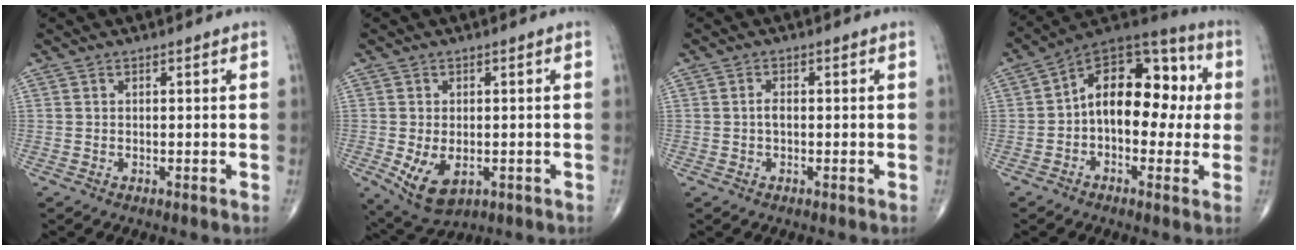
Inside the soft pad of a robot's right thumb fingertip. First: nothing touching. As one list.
[{"total": 7.7, "force": [-2.0, 4.6, 5.9], "torque": [-0.100, -0.009, -0.020]}, {"total": 1.6, "force": [-0.1, 0.9, 1.3], "torque": [-0.022, 0.003, -0.004]}, {"total": 16.9, "force": [0.5, 10.5, 13.2], "torque": [-0.154, 0.047, -0.007]}]